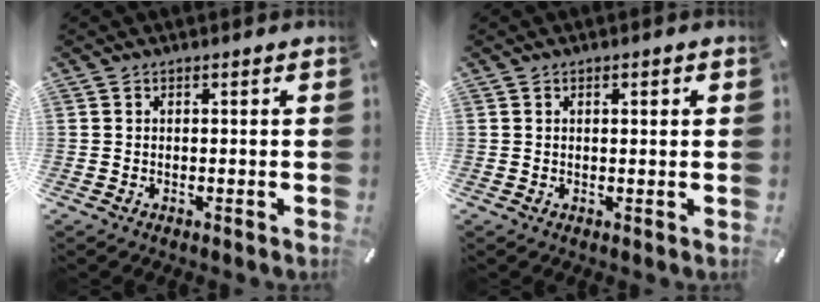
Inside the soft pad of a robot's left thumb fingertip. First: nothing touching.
{"total": 1.1, "force": [0.4, 0.4, 1.0], "torque": [-0.020, 0.003, 0.005]}